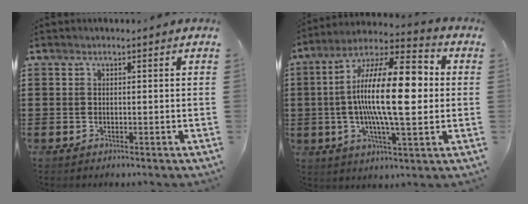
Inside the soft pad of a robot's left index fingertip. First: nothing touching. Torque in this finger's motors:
{"motor_torque": [1.78, -0.36, 1.05, 0.21]}